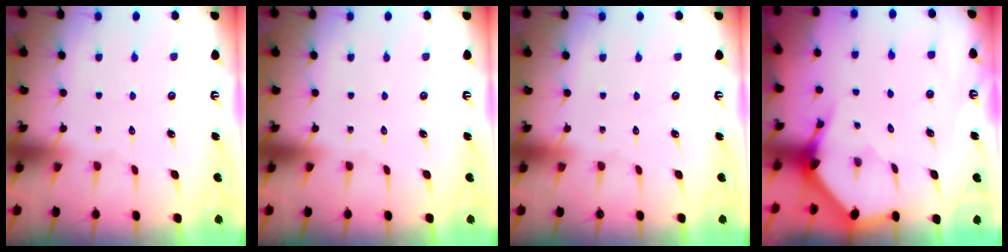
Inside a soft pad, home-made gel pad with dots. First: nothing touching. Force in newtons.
{"total": 0.0}
{"total": 0.0}
{"total": 3.2, "press": 3.2, "slide": 0.3}